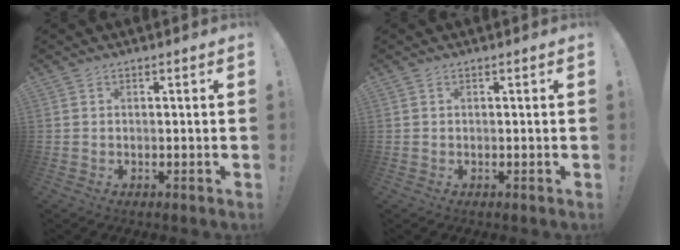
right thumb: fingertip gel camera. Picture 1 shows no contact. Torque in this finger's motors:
{"motor_torque": [-0.01, 0.10, 0.36, -0.11, 0.00]}